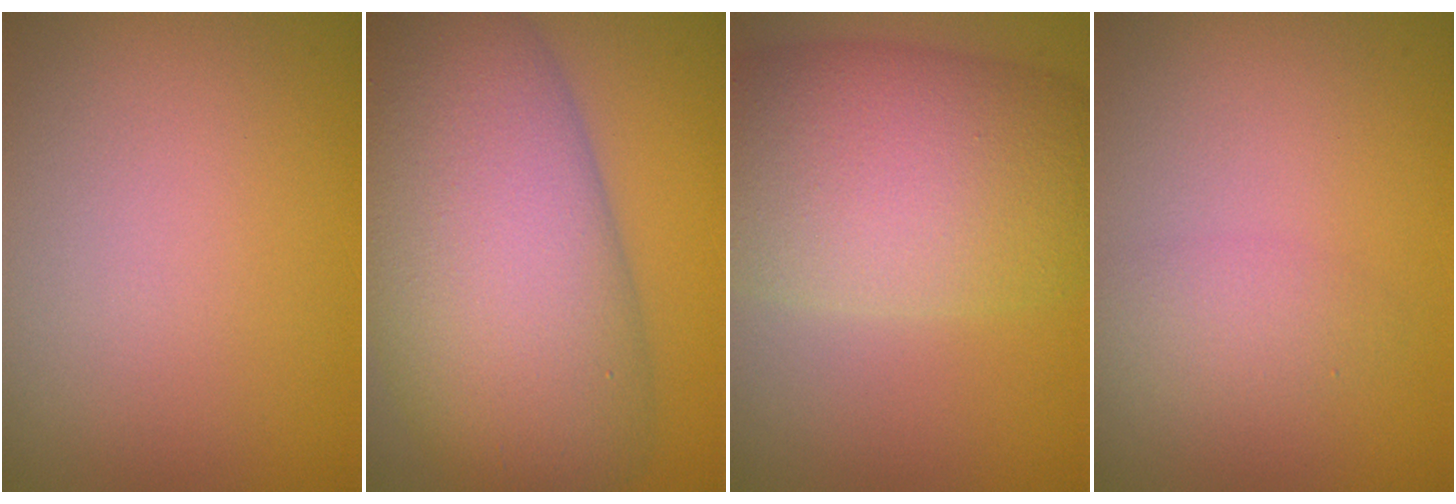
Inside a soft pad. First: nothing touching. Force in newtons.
{"total": 15.7, "press": 15.7, "slide": 0.8}
{"total": 11.0, "press": 11.0, "slide": 0.4}
{"total": 1.9, "press": 1.9, "slide": 0.1}